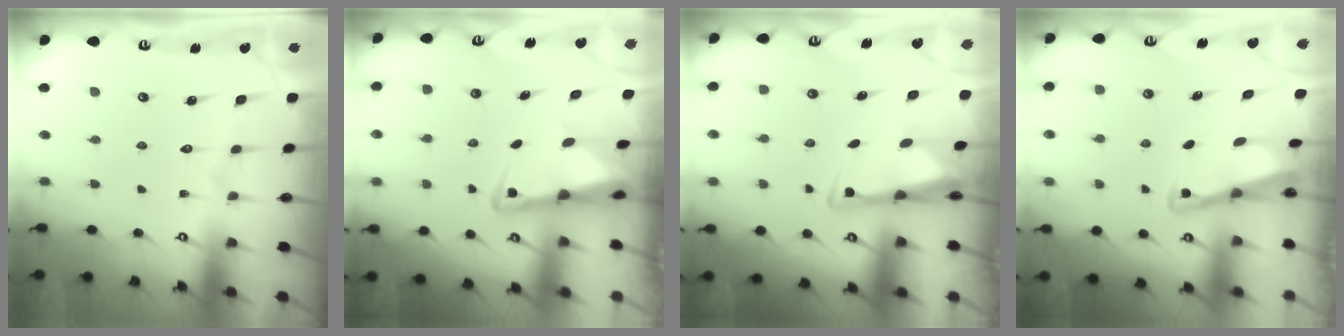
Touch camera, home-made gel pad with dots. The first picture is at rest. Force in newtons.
{"total": 3.6, "press": 3.5, "slide": 0.7}
{"total": 2.9, "press": 2.8, "slide": 1.0}
{"total": 3.0, "press": 3.0, "slide": 0.4}